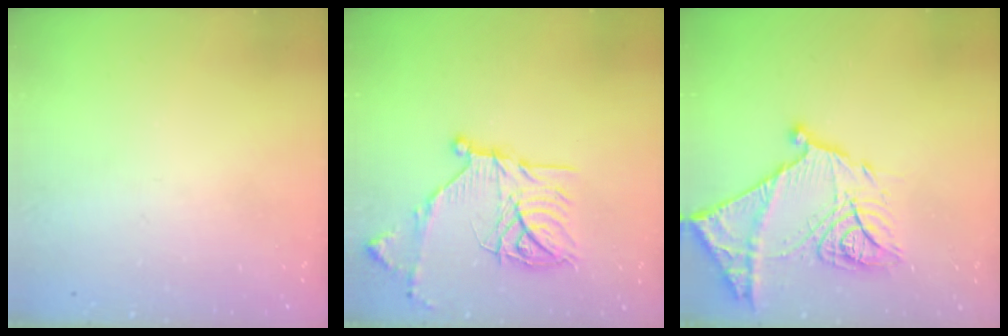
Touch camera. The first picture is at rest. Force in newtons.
{"total": 19.9, "press": 19.8, "slide": 1.5}
{"total": 20.5, "press": 20.5, "slide": 1.8}